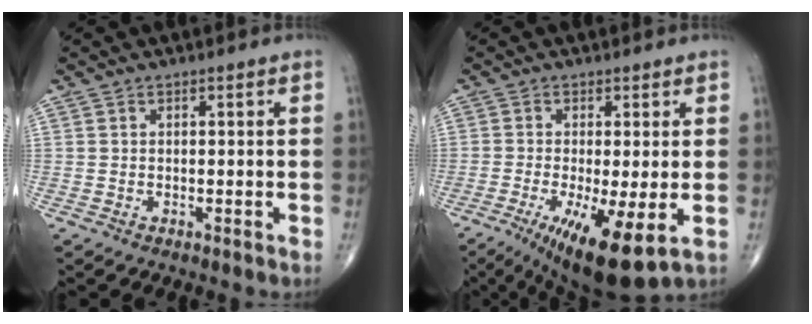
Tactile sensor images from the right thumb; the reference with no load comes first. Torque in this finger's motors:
{"motor_torque": [1.07, 1.70, 0.16, -0.15, 0.13]}